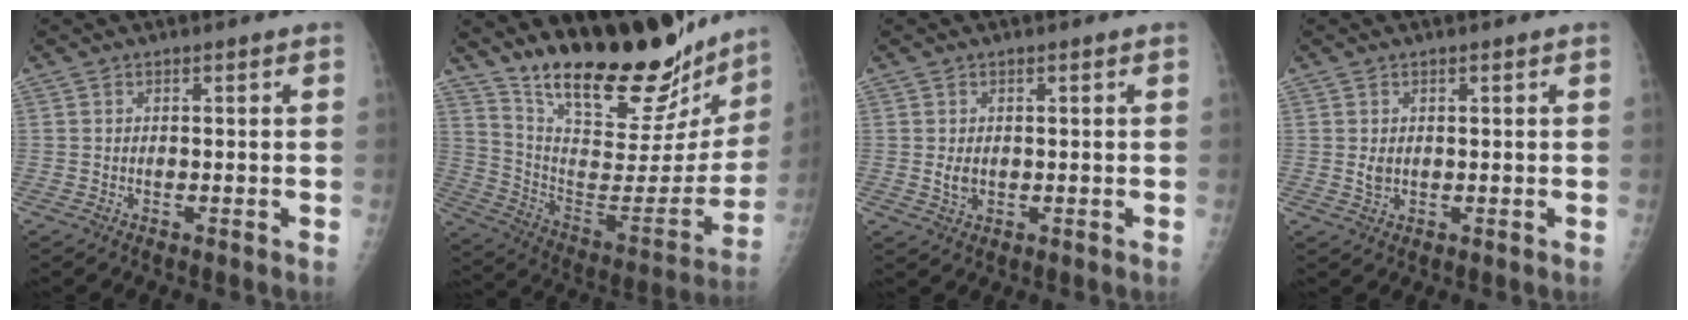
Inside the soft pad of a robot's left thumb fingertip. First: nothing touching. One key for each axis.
{"total": 28.8, "fx": 24.0, "fy": 8.4, "fz": 13.6, "tx": -0.182, "ty": -0.134, "tz": 0.362}
{"total": 2.2, "fx": 0.1, "fy": 1.6, "fz": 1.5, "tx": -0.023, "ty": -0.004, "tz": 0.007}
{"total": 1.8, "fx": 0.3, "fy": 1.3, "fz": 1.2, "tx": -0.017, "ty": -0.004, "tz": 0.010}